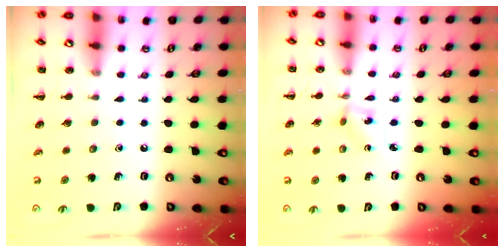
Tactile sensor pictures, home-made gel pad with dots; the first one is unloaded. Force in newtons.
{"total": 1.2, "press": 1.1, "slide": 0.5}